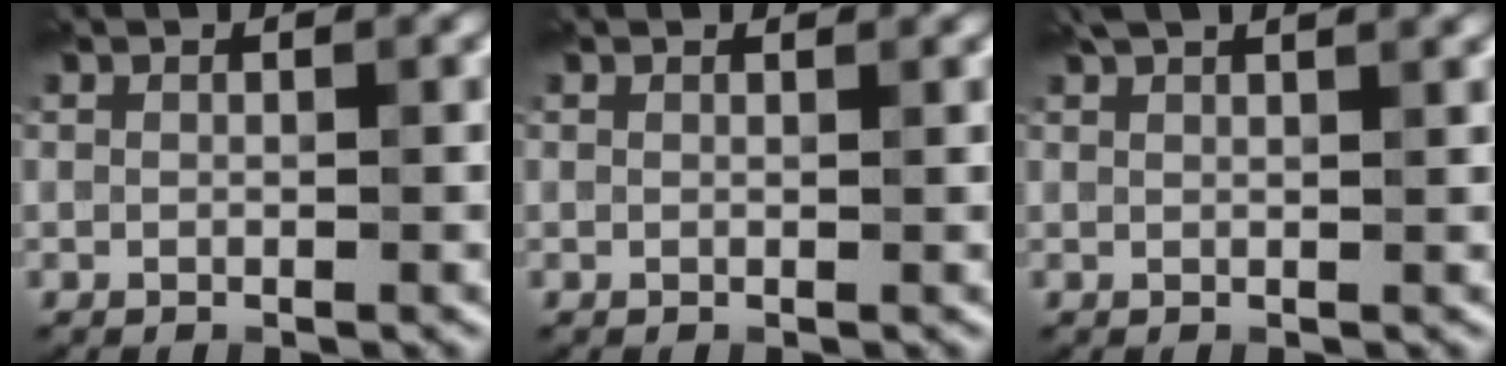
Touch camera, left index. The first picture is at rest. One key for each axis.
{"total": 1.0, "fx": 1.0, "fy": 0.1, "fz": 0.2, "tx": -0.005, "ty": -0.005, "tz": 0.007}
{"total": 4.5, "fx": 3.2, "fy": 1.6, "fz": 2.8, "tx": -0.016, "ty": 0.025, "tz": 0.017}